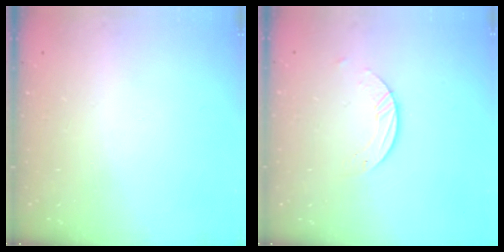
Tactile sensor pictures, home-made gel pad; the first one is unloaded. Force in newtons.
{"total": 3.1, "press": 3.1, "slide": 0.2}